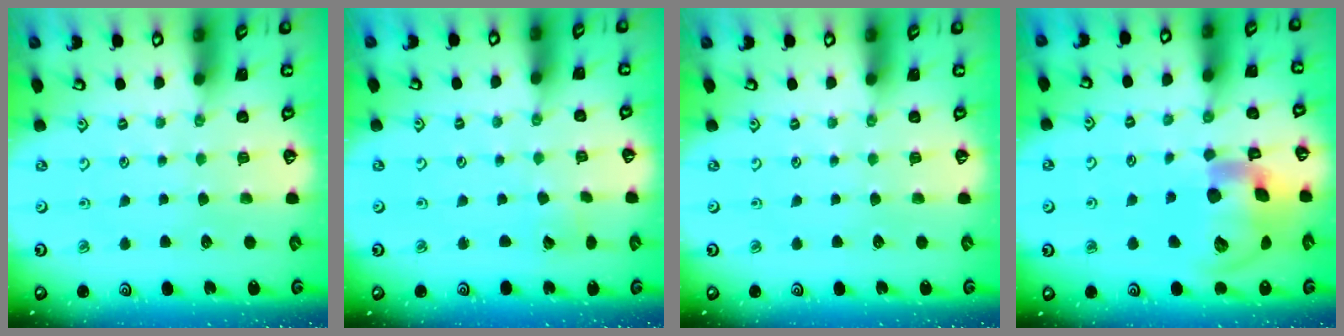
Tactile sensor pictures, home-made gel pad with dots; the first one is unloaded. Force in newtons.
{"total": 1.4, "press": 1.4, "slide": 0.1}
{"total": 0.0}
{"total": 20.7, "press": 20.4, "slide": 3.4}